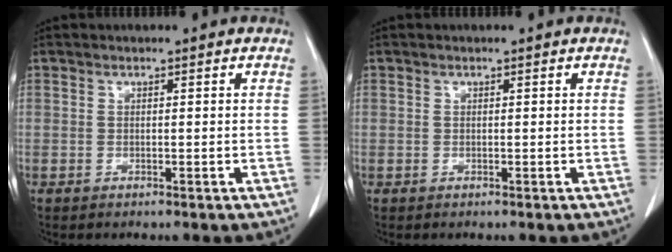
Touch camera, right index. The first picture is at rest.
{"total": 0.0}